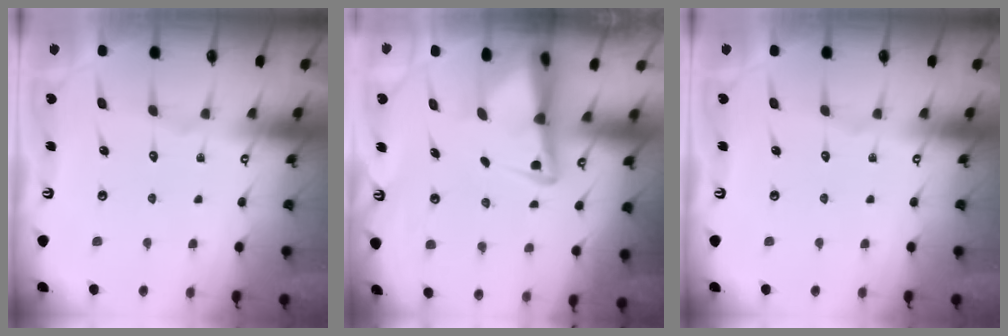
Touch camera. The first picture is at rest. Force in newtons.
{"total": 3.7, "press": 3.6, "slide": 0.9}
{"total": 0.0}